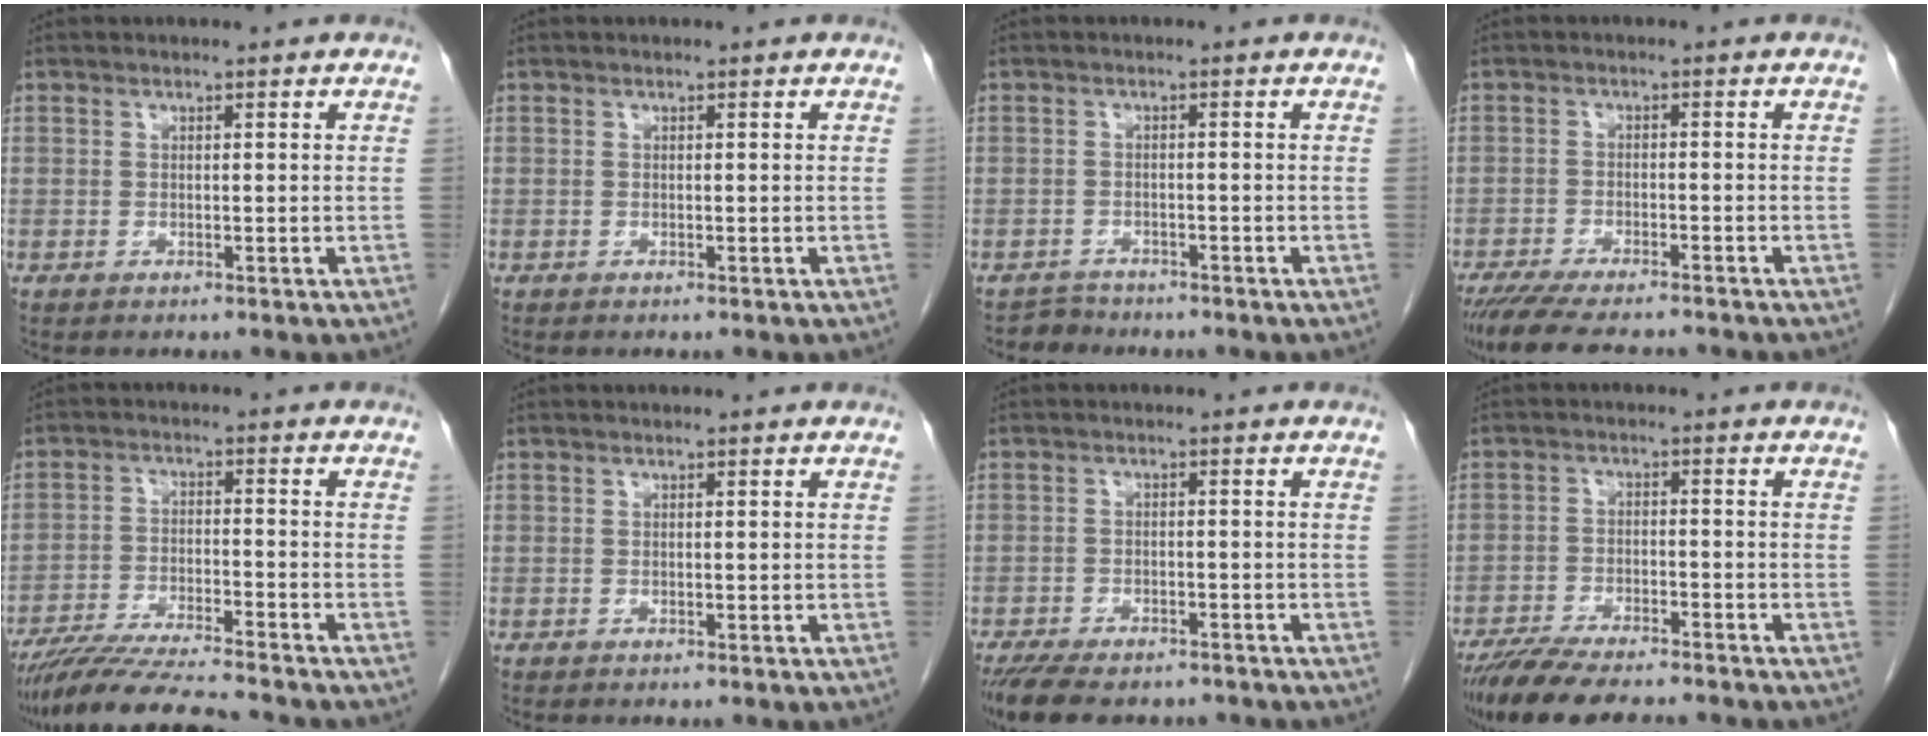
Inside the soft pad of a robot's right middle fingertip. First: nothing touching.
{"total": 0.0}
{"total": 2.0, "force": [-1.8, 0.6, -0.8], "torque": [0.011, -0.002, -0.032]}
{"total": 11.0, "force": [-9.7, 1.7, 4.9], "torque": [-0.076, -0.015, -0.147]}
{"total": 11.9, "force": [-10.6, 0.0, 5.3], "torque": [-0.087, -0.023, -0.179]}
{"total": 0.0}
{"total": 11.5, "force": [-9.3, 4.2, 5.3], "torque": [-0.097, -0.008, -0.136]}
{"total": 11.9, "force": [-10.2, 2.2, 5.7], "torque": [-0.094, -0.015, -0.161]}